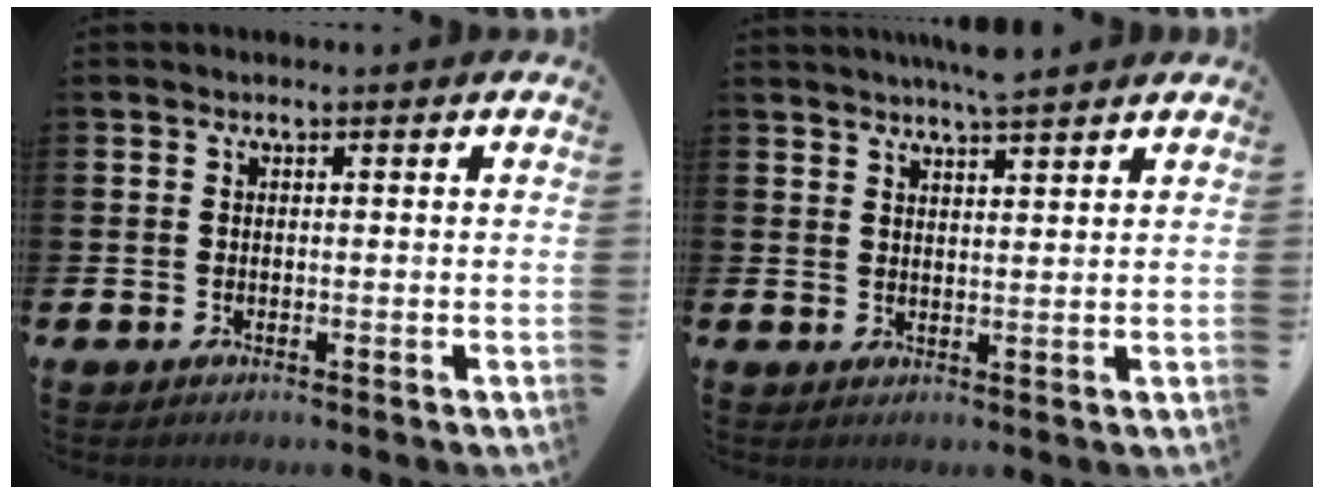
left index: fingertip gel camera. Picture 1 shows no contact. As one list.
[{"total": 4.2, "force": [4.1, -0.3, 0.8], "torque": [-0.023, -0.016, 0.075]}]